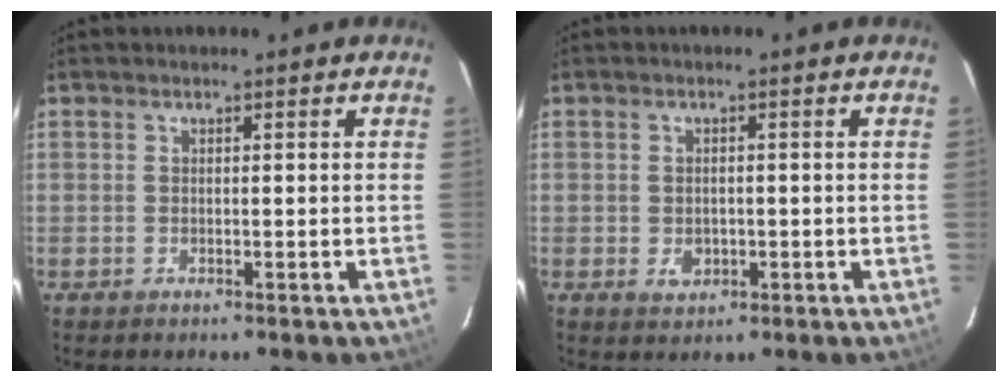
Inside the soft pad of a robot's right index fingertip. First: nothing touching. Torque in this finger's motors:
{"motor_torque": [0.49, 0.06, 0.20, 0.03]}